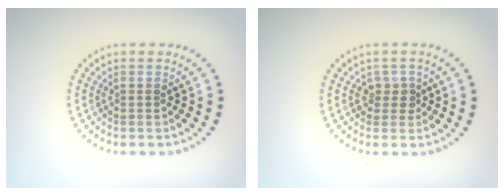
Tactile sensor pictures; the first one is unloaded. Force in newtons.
{"total": 1.5, "press": 1.2, "slide": 0.9}